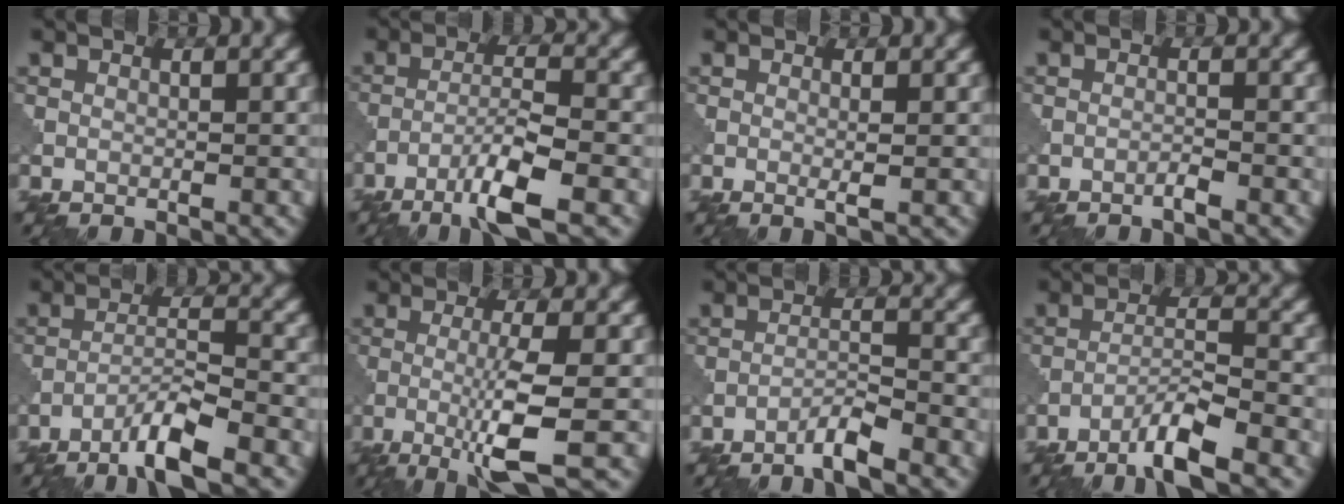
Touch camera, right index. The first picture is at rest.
{"total": 5.3, "force": [-3.1, 0.4, 4.3], "torque": [-0.076, 0.006, -0.067]}
{"total": 1.2, "force": [0.0, 0.1, 1.1], "torque": [-0.019, -0.001, -0.004]}
{"total": 0.9, "force": [-0.7, 0.0, 0.5], "torque": [-0.009, 0.004, -0.017]}
{"total": 4.9, "force": [-3.4, 0.3, 3.5], "torque": [-0.062, 0.007, -0.073]}
{"total": 5.7, "force": [-1.7, 0.7, 5.4], "torque": [-0.095, -0.005, -0.039]}
{"total": 2.7, "force": [-2.2, 0.0, 1.6], "torque": [-0.027, 0.006, -0.048]}
{"total": 4.7, "force": [-3.3, 0.2, 3.3], "torque": [-0.059, 0.007, -0.070]}